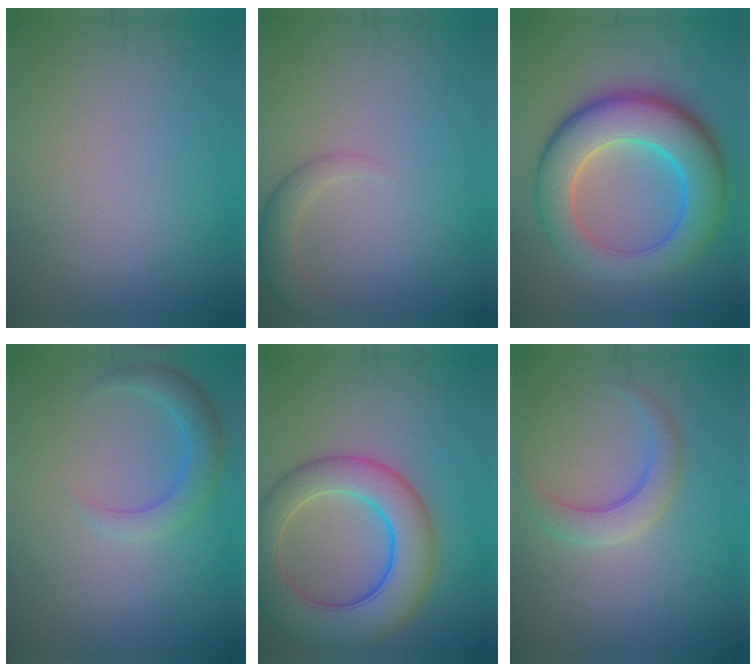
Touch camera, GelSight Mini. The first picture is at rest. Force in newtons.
{"total": 2.5, "press": 2.5, "slide": 0.2}
{"total": 10.5, "press": 10.5, "slide": 0.1}
{"total": 2.9, "press": 2.9, "slide": 0.1}
{"total": 9.0, "press": 9.0, "slide": 0.2}
{"total": 3.0, "press": 3.0, "slide": 0.0}